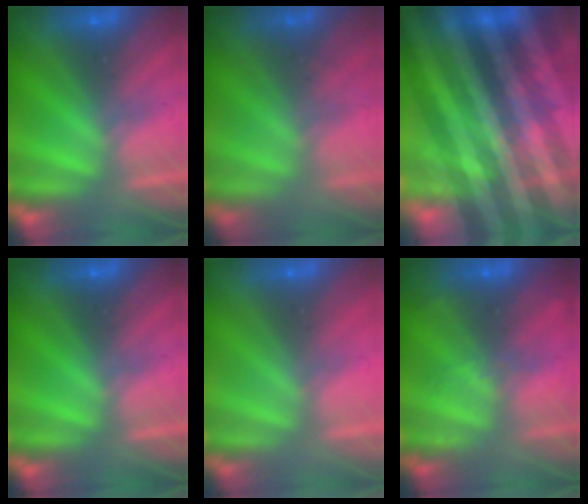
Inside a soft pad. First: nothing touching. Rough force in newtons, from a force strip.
{"total": 1.8}
{"total": 8.1}
{"total": 0.0}
{"total": 2.7}
{"total": 2.2}